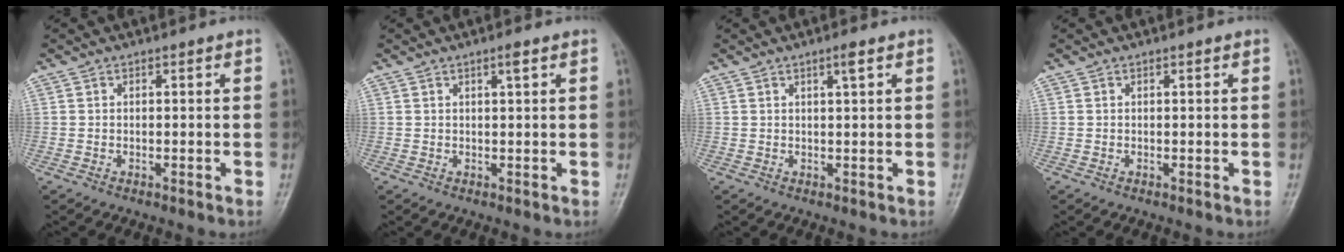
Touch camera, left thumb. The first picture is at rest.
{"total": 1.5, "force": [0.8, 0.1, 1.3], "torque": [-0.021, -0.003, 0.014]}
{"total": 1.9, "force": [1.0, 0.0, 1.6], "torque": [-0.029, -0.005, 0.019]}
{"total": 0.0}